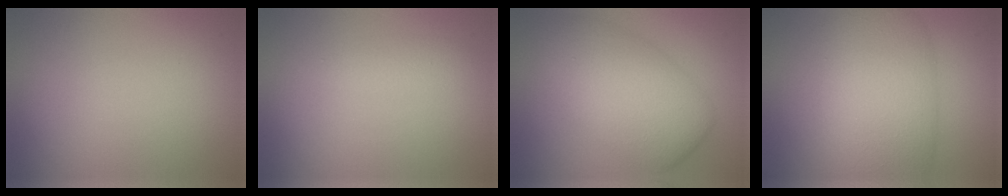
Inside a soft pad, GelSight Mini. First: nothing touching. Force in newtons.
{"total": 1.4, "press": 1.4, "slide": 0.1}
{"total": 7.3, "press": 7.3, "slide": 0.4}
{"total": 9.1, "press": 9.1, "slide": 0.3}